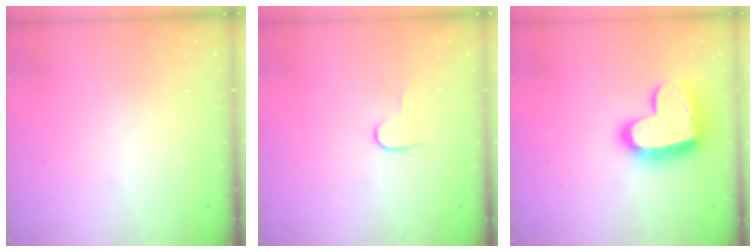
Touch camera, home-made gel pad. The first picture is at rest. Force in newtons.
{"total": 3.8, "press": 3.8, "slide": 0.4}
{"total": 17.9, "press": 17.8, "slide": 1.6}